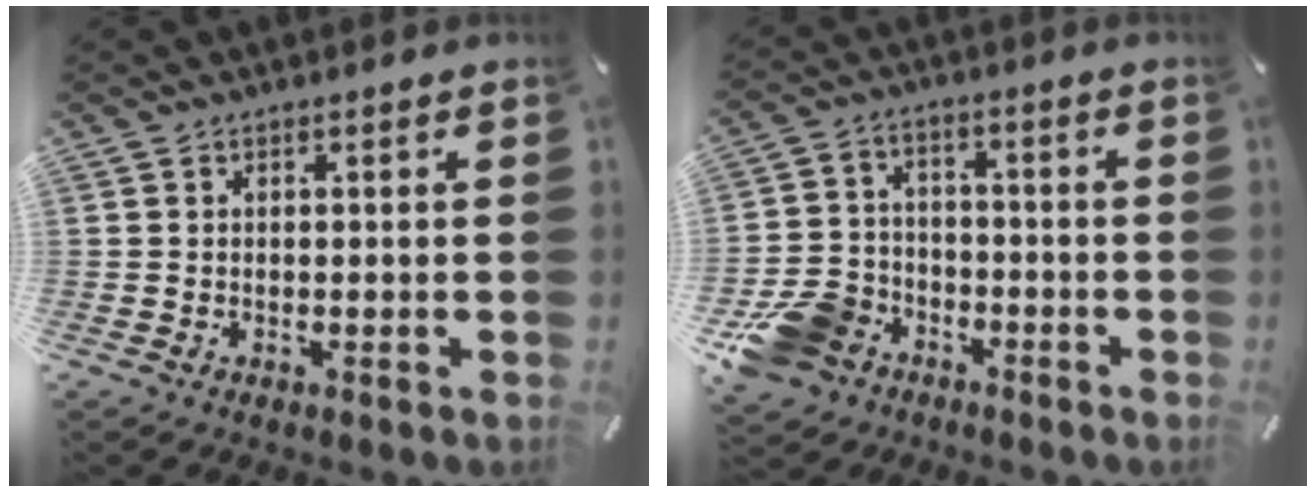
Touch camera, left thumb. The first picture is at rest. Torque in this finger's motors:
{"motor_torque": [-0.05, 1.76, -0.10, 0.40, 0.07]}